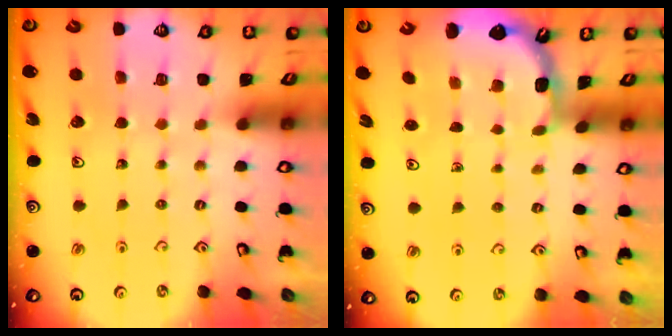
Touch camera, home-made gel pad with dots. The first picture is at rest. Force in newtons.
{"total": 1.9, "press": 1.9, "slide": 0.2}